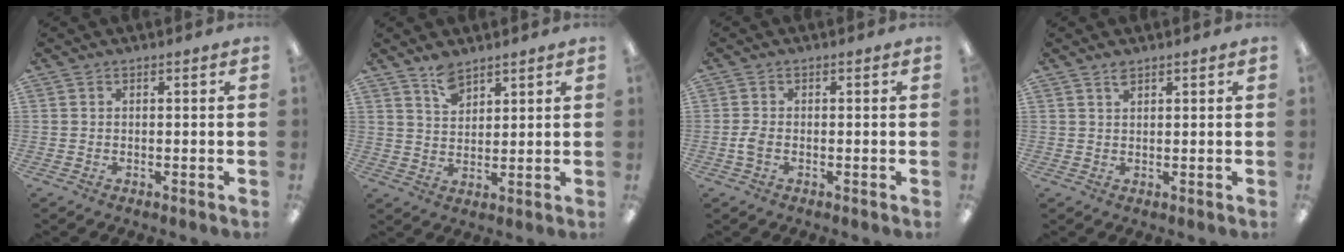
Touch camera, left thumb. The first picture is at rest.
{"total": 5.6, "force": [4.6, 2.6, 2.1], "torque": [-0.035, -0.022, 0.084]}
{"total": 2.5, "force": [-0.5, 1.4, 2.1], "torque": [-0.043, 0.002, -0.011]}
{"total": 1.9, "force": [1.6, 0.5, 0.9], "torque": [-0.021, 0.000, 0.029]}